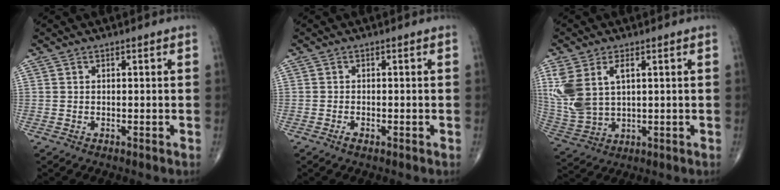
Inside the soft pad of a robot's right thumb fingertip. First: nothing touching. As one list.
[{"total": 1.1, "force": [-0.6, 0.5, 0.7], "torque": [-0.018, -0.002, -0.015]}, {"total": 12.0, "force": [3.5, 6.8, 9.3], "torque": [-0.215, -0.002, 0.084]}]